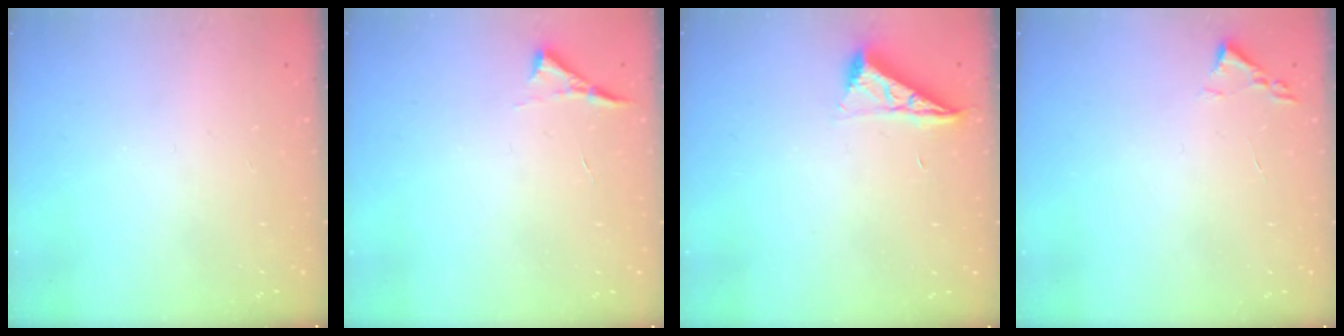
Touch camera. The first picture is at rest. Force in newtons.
{"total": 3.6, "press": 3.6, "slide": 0.5}
{"total": 7.1, "press": 7.1, "slide": 0.5}
{"total": 1.8, "press": 1.7, "slide": 0.2}